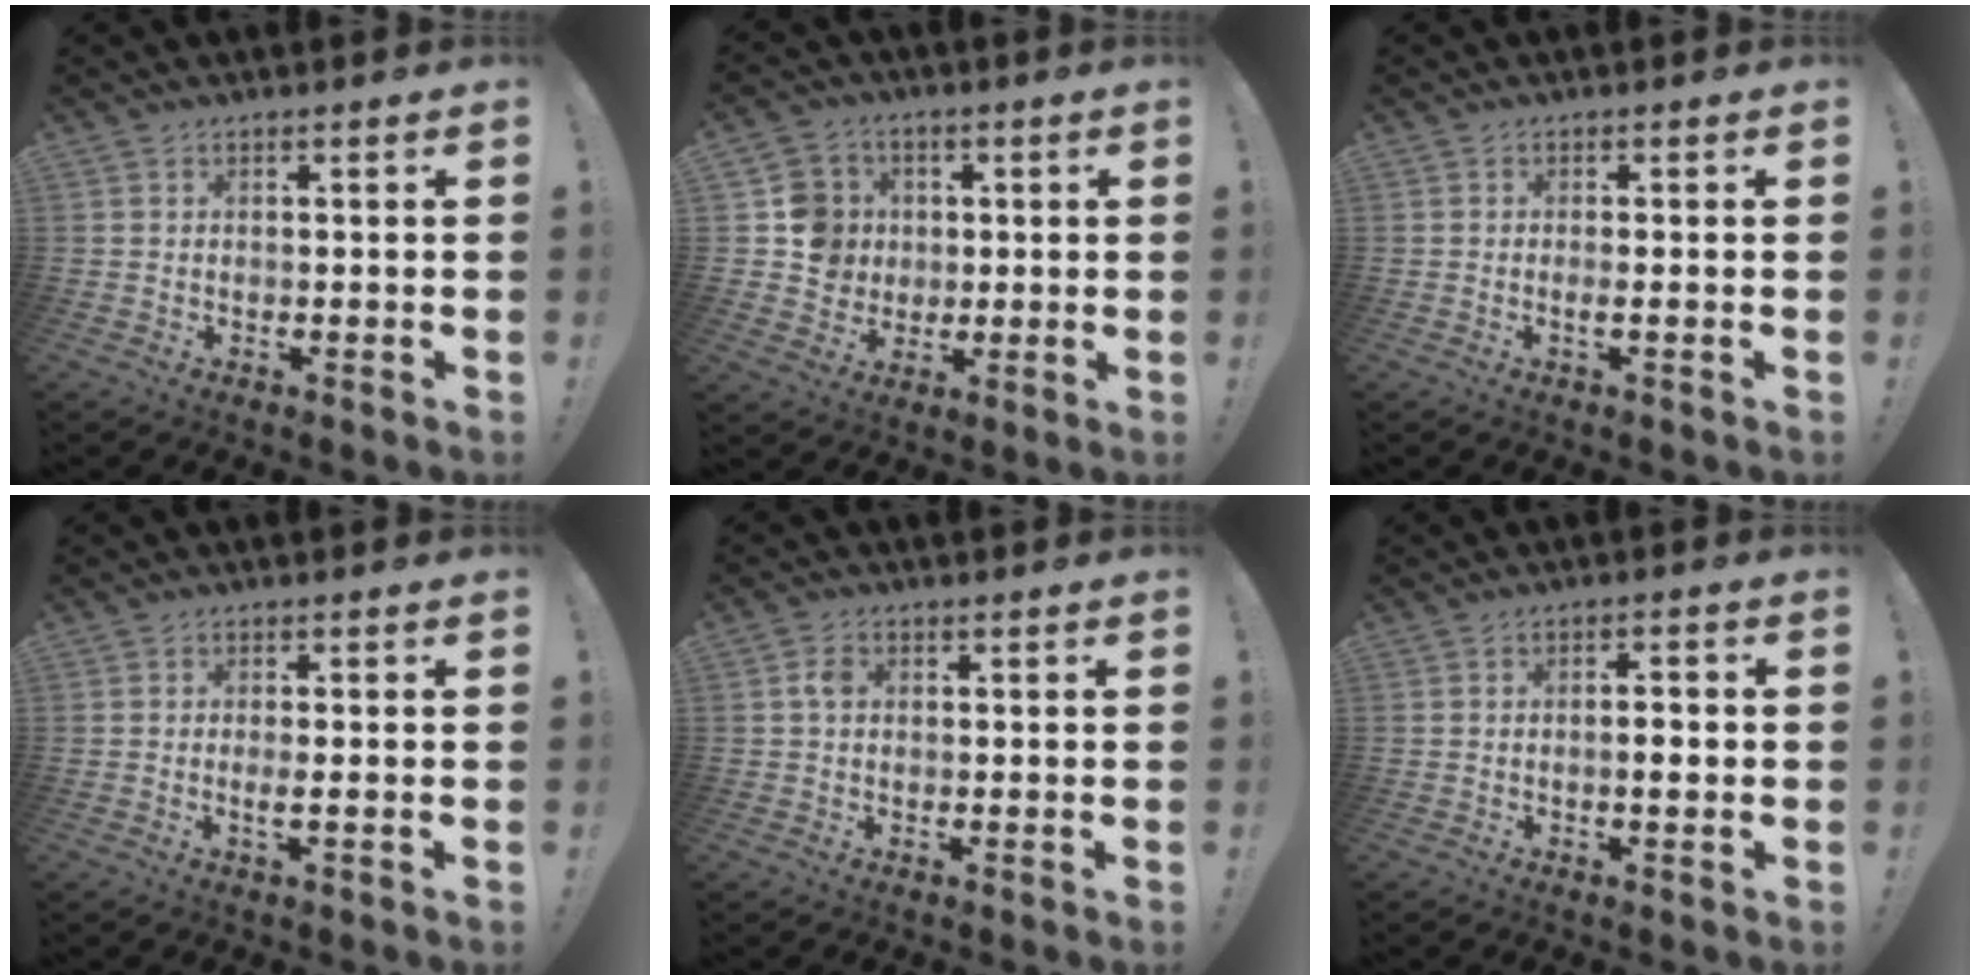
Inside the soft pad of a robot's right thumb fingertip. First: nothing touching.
{"total": 10.6, "force": [1.1, 10.2, 2.9], "torque": [-0.034, 0.003, 0.029]}
{"total": 1.5, "force": [-0.2, -0.3, 1.5], "torque": [-0.018, -0.007, -0.006]}
{"total": 2.2, "force": [-0.3, -0.1, 2.2], "torque": [-0.030, -0.008, -0.007]}
{"total": 2.7, "force": [0.4, 1.9, 1.9], "torque": [-0.039, 0.008, 0.006]}
{"total": 3.4, "force": [-0.7, 0.9, 3.2], "torque": [-0.040, -0.001, -0.017]}